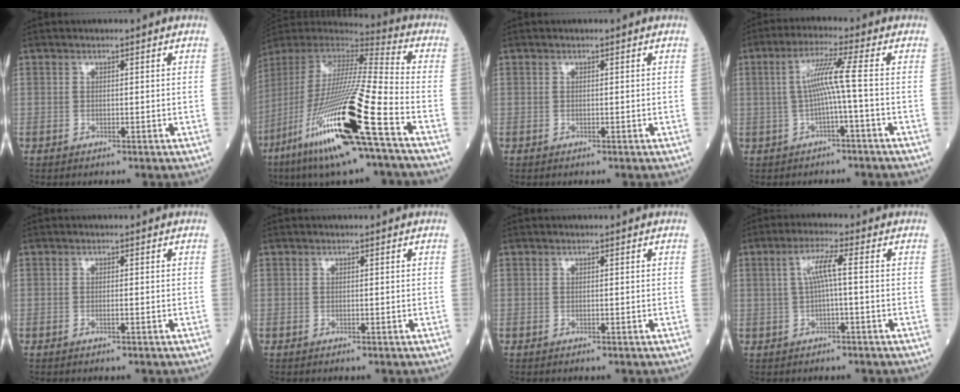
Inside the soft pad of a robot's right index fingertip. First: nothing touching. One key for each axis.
{"total": 28.2, "fx": -12.7, "fy": 2.0, "fz": 25.1, "tx": -0.516, "ty": -0.080, "tz": -0.241}
{"total": 0.0}
{"total": 6.4, "fx": -0.8, "fy": -0.6, "fz": 6.3, "tx": -0.128, "ty": 0.014, "tz": -0.010}
{"total": 0.9, "fx": -0.3, "fy": 0.3, "fz": 0.8, "tx": -0.021, "ty": -0.002, "tz": -0.006}
{"total": 0.0}
{"total": 0.0}
{"total": 4.8, "fx": 0.4, "fy": 0.6, "fz": 4.7, "tx": -0.098, "ty": 0.016, "tz": 0.011}